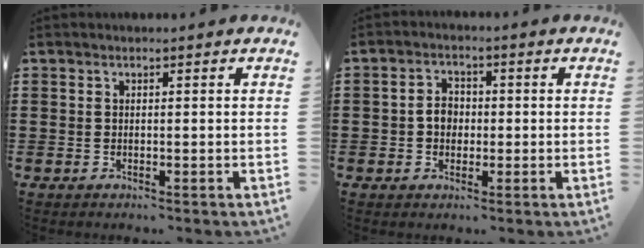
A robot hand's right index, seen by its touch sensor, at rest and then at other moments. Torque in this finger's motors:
{"motor_torque": [0.48, 0.46, 0.42, 0.09]}